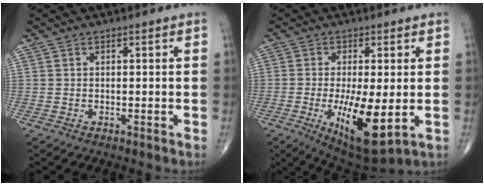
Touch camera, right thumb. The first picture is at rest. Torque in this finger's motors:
{"motor_torque": [1.36, 1.64, 1.30, -0.33, 0.15]}